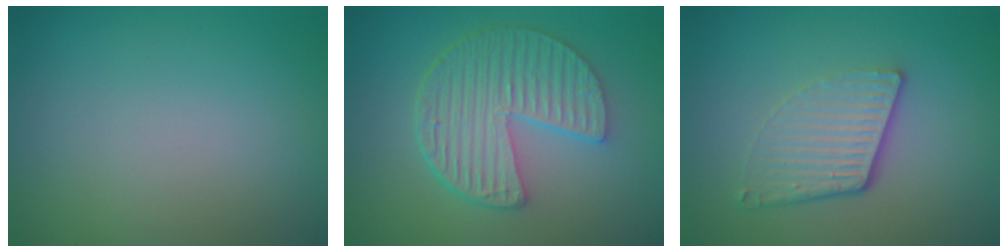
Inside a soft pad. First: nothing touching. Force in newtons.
{"total": 6.3, "press": 4.8, "slide": 4.1}
{"total": 4.4, "press": 2.9, "slide": 3.3}